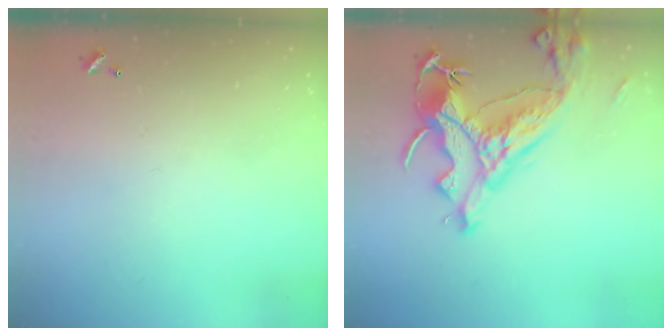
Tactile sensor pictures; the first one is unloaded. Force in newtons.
{"total": 14.9, "press": 14.7, "slide": 2.3}